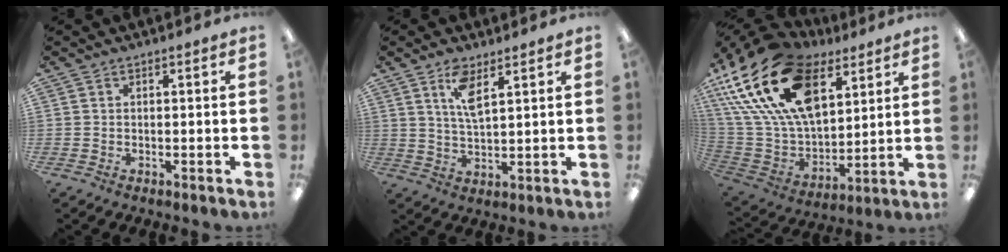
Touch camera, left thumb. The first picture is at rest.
{"total": 6.6, "force": [4.1, 2.4, 4.5], "torque": [-0.093, -0.009, 0.072]}
{"total": 27.3, "force": [12.9, 15.7, 18.2], "torque": [-0.385, -0.053, 0.236]}